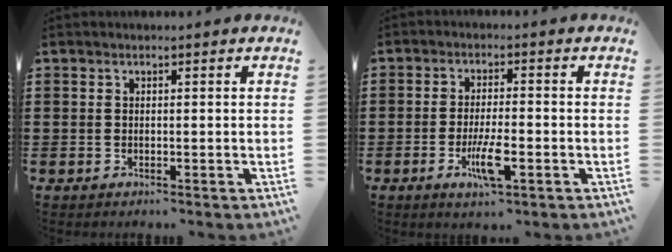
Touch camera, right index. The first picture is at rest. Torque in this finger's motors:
{"motor_torque": [0.33, 0.33, 0.27, 0.11]}